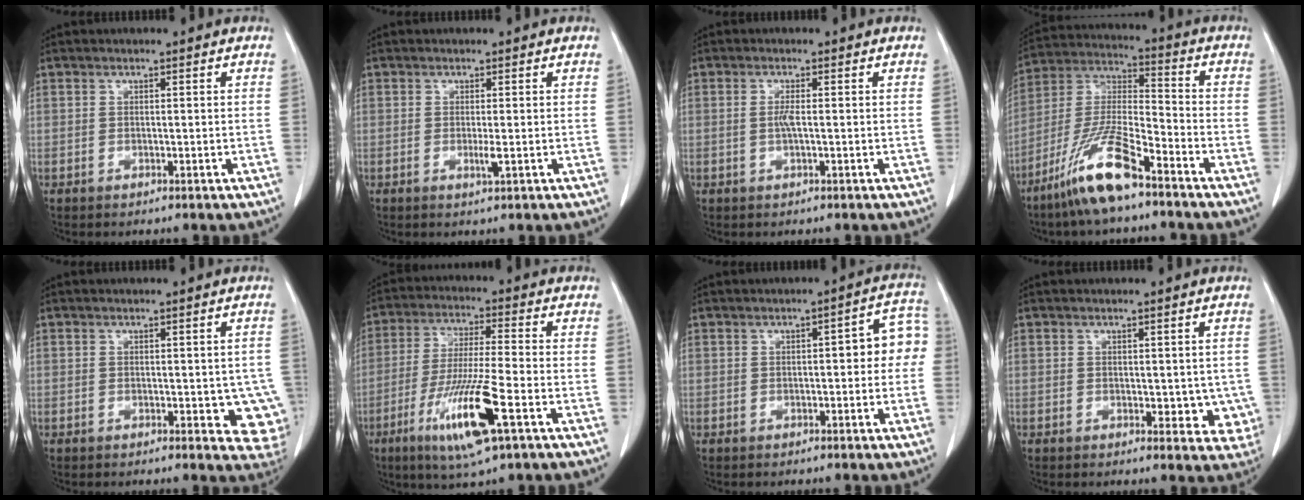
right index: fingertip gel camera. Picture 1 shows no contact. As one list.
[{"total": 1.4, "force": [-0.3, 0.0, 1.4], "torque": [-0.027, -0.004, -0.005]}, {"total": 1.6, "force": [-0.1, 0.1, 1.6], "torque": [-0.037, 0.000, -0.003]}, {"total": 13.0, "force": [-8.7, 1.6, 9.4], "torque": [-0.202, -0.018, -0.170]}, {"total": 6.1, "force": [-1.4, 2.8, 5.2], "torque": [-0.038, -0.001, -0.014]}, {"total": 13.0, "force": [-5.5, 0.4, 11.8], "torque": [-0.233, -0.027, -0.100]}, {"total": 6.1, "force": [0.2, 2.1, 5.7], "torque": [-0.061, 0.032, 0.000]}, {"total": 4.7, "force": [-0.4, 3.0, 3.7], "torque": [-0.017, -0.004, -0.002]}]